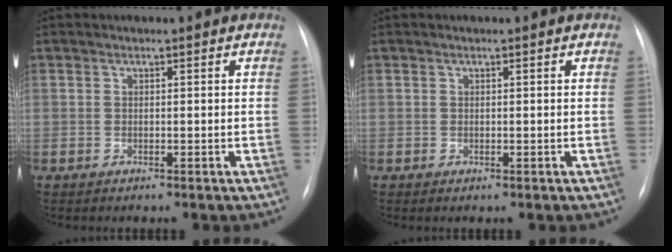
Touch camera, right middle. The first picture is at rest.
{"total": 0.0}